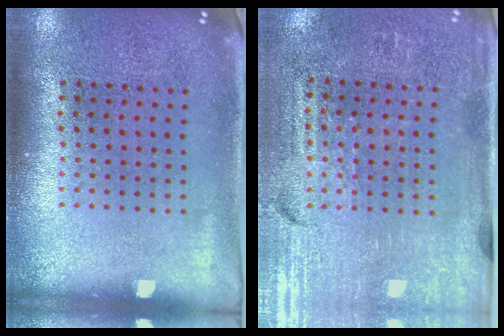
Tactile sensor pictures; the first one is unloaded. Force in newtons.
{"total": 3.4, "press": 3.1, "slide": 1.3}